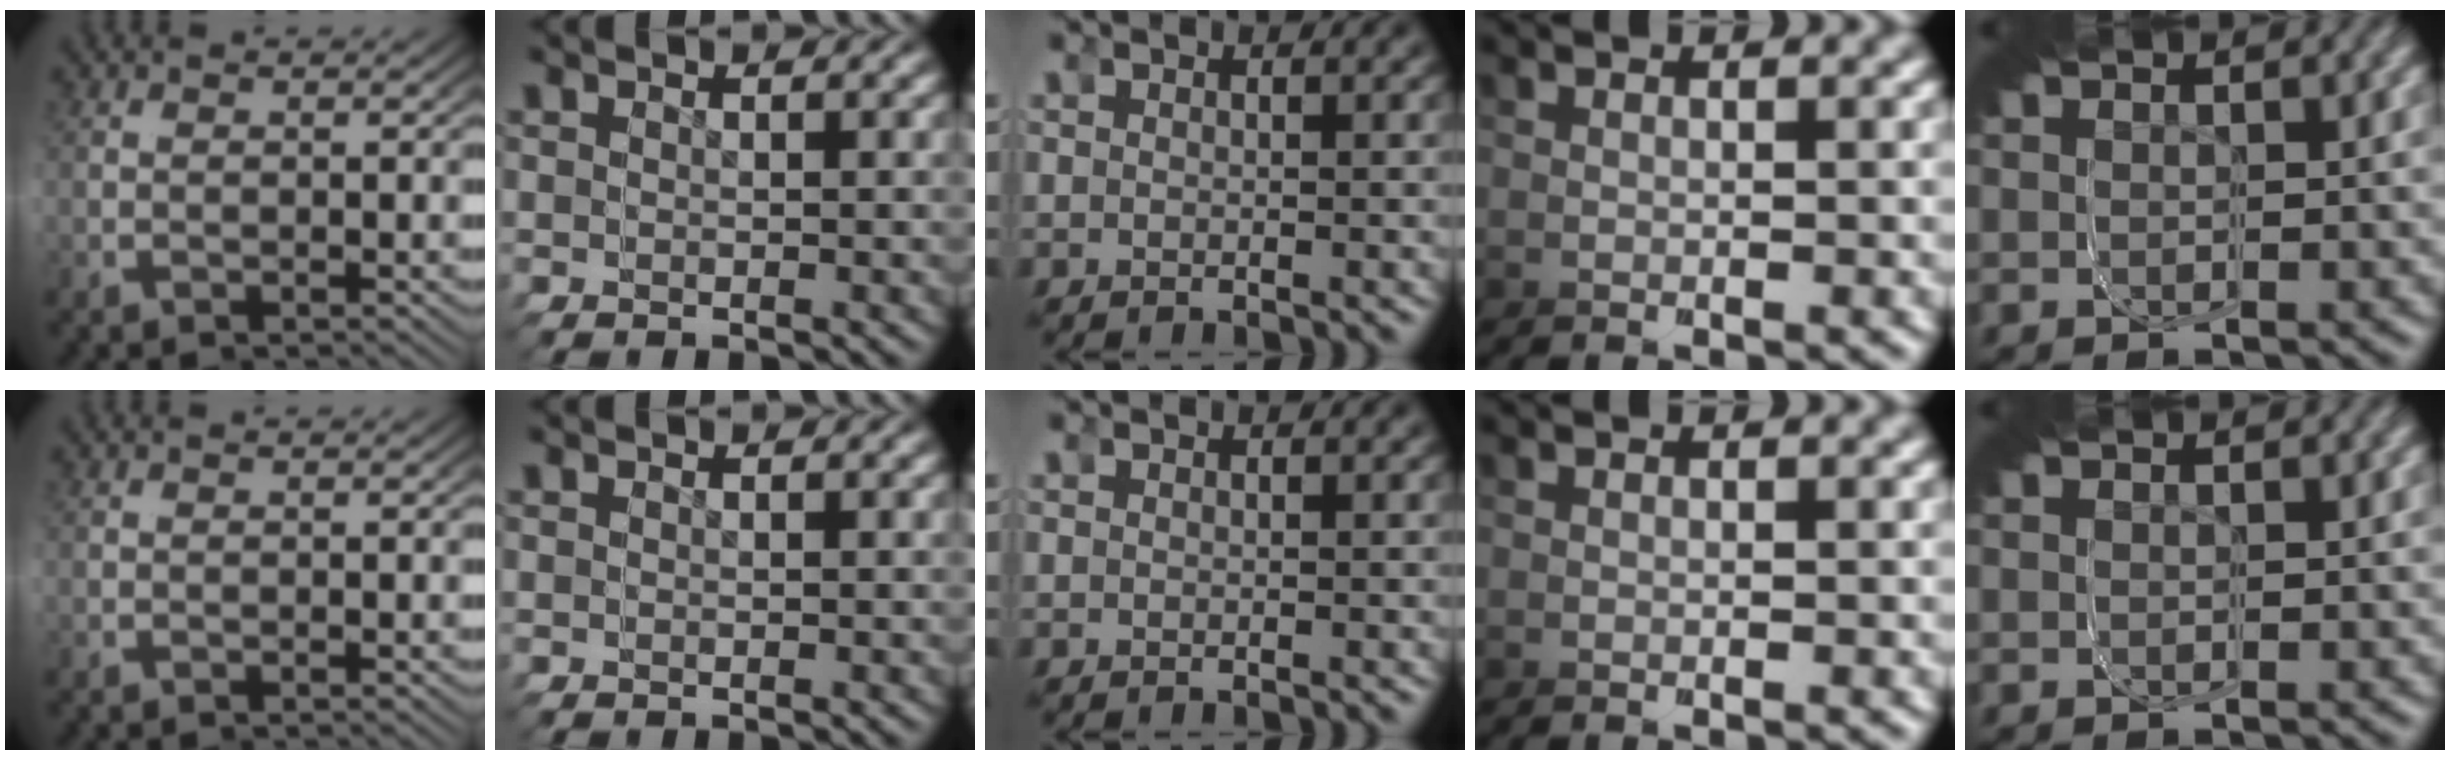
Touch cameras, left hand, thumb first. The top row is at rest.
{}